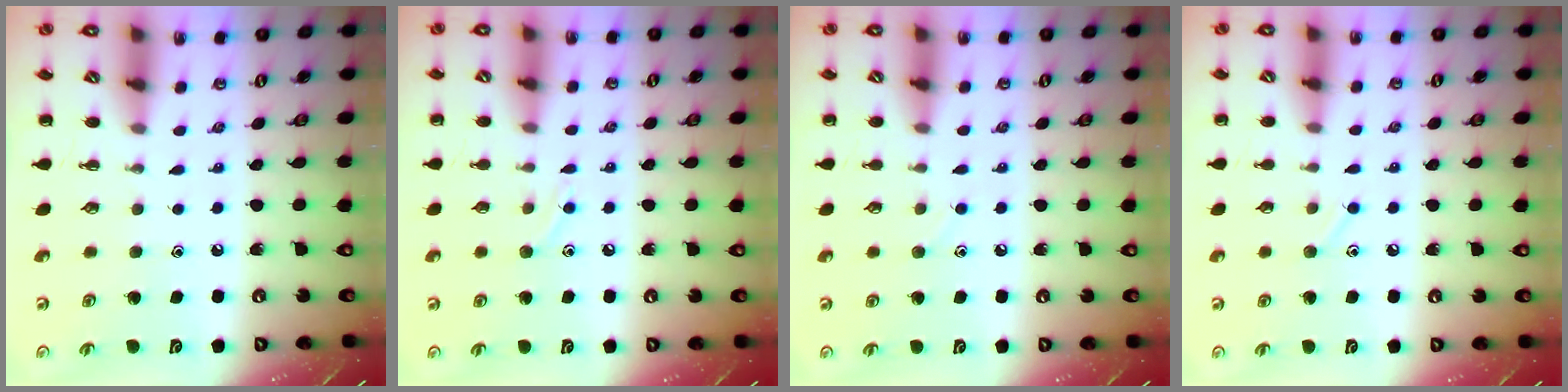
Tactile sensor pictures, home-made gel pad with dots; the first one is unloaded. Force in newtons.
{"total": 7.3, "press": 7.0, "slide": 1.9}
{"total": 4.9, "press": 4.6, "slide": 1.7}
{"total": 6.4, "press": 6.1, "slide": 2.0}